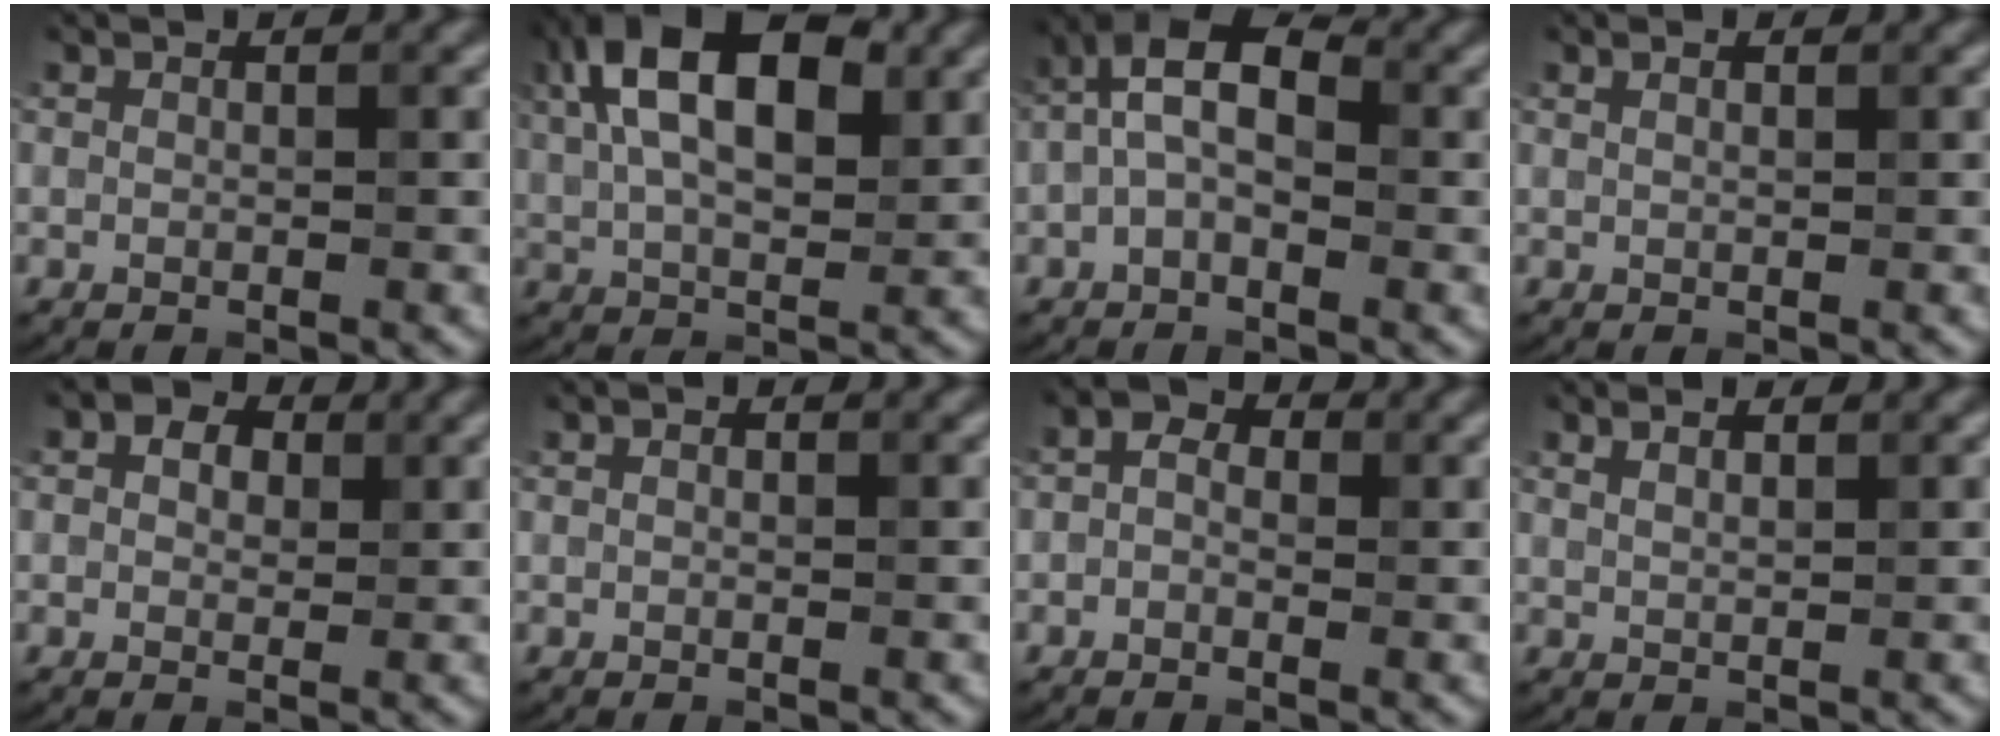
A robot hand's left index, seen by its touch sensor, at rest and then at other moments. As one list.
[{"total": 12.4, "force": [4.4, 6.6, 9.6], "torque": [-0.163, 0.037, 0.057]}, {"total": 5.6, "force": [-0.1, 3.0, 4.7], "torque": [-0.093, 0.020, -0.016]}, {"total": 1.2, "force": [0.8, 0.4, 0.8], "torque": [-0.009, -0.007, 0.009]}, {"total": 3.0, "force": [1.3, 2.1, 1.7], "torque": [-0.023, 0.007, 0.001]}, {"total": 0.7, "force": [0.3, 0.5, 0.5], "torque": [-0.005, -0.006, 0.001]}, {"total": 1.8, "force": [-0.2, 1.4, 1.2], "torque": [-0.016, 0.003, -0.018]}, {"total": 1.5, "force": [1.1, 0.4, 0.9], "torque": [-0.014, -0.002, 0.018]}]